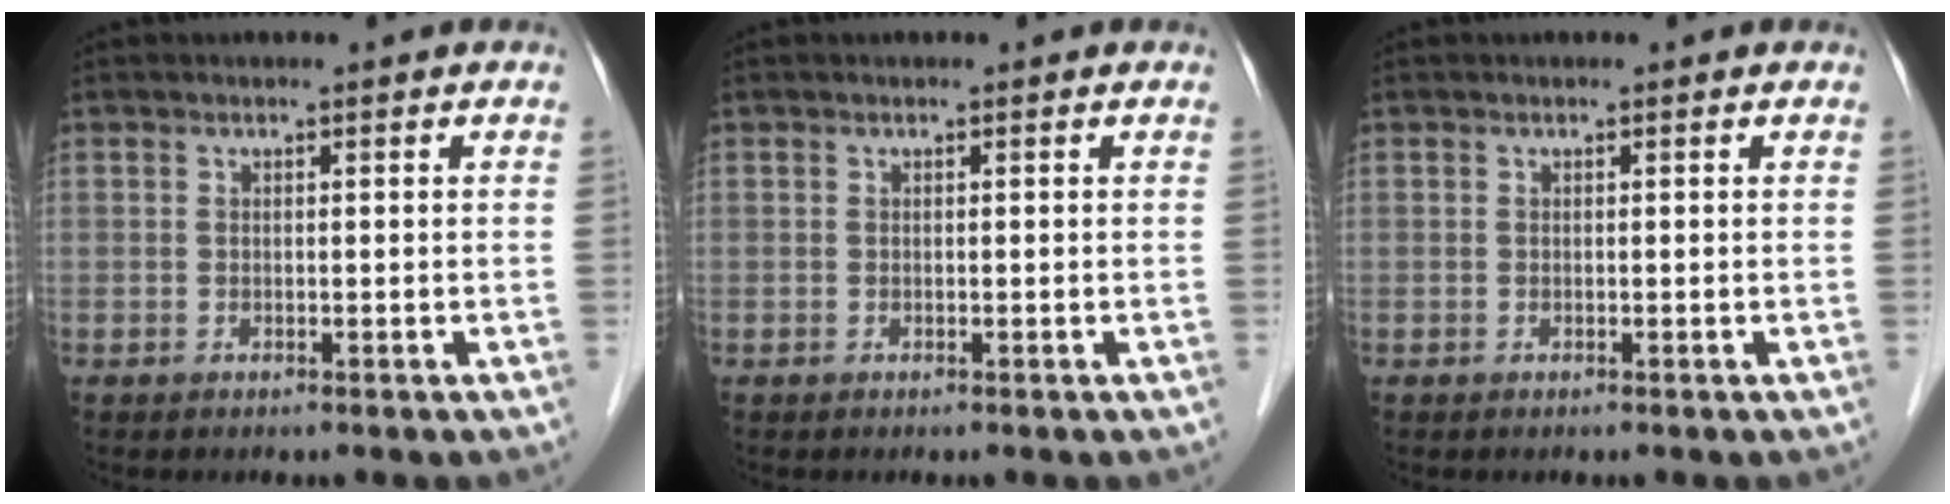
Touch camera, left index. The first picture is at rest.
{"total": 0.0}
{"total": 0.0}